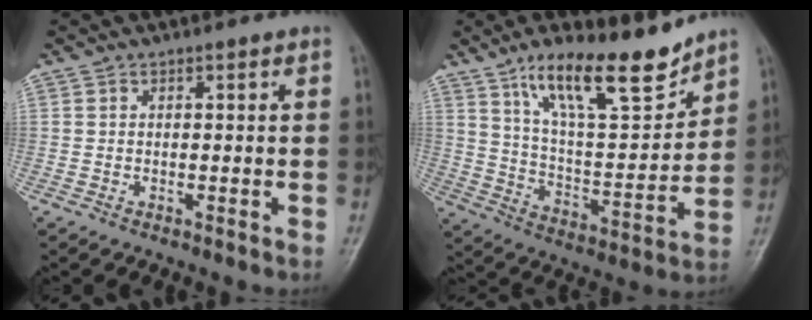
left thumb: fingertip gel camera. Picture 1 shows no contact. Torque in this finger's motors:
{"motor_torque": [0.83, 0.71, 1.43, -1.34, 0.13]}